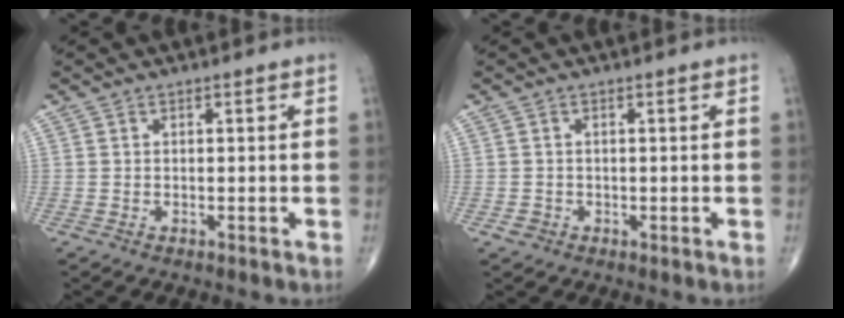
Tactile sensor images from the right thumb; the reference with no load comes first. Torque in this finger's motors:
{"motor_torque": [0.21, -0.06, -0.12, -0.05, -0.02]}